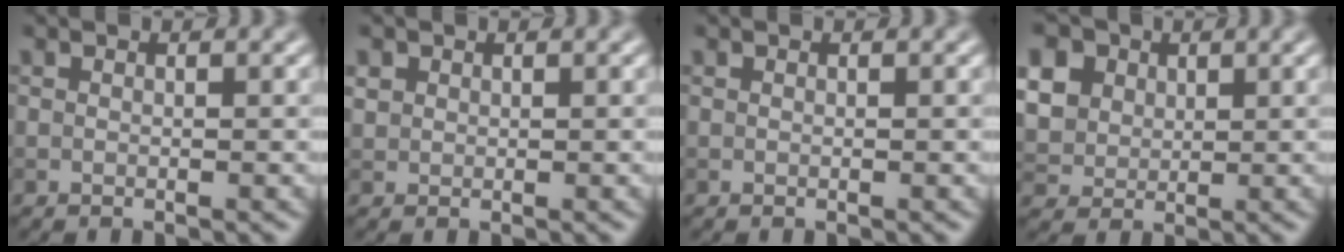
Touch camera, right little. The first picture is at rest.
{"total": 1.0, "force": [0.4, 0.8, 0.2], "torque": [-0.001, -0.001, 0.010]}
{"total": 0.0}
{"total": 10.7, "force": [4.7, 8.3, 5.0], "torque": [-0.127, 0.028, 0.076]}